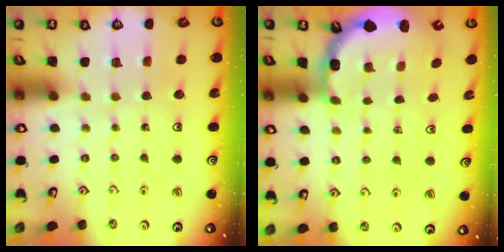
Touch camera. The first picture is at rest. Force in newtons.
{"total": 3.1, "press": 2.8, "slide": 1.4}